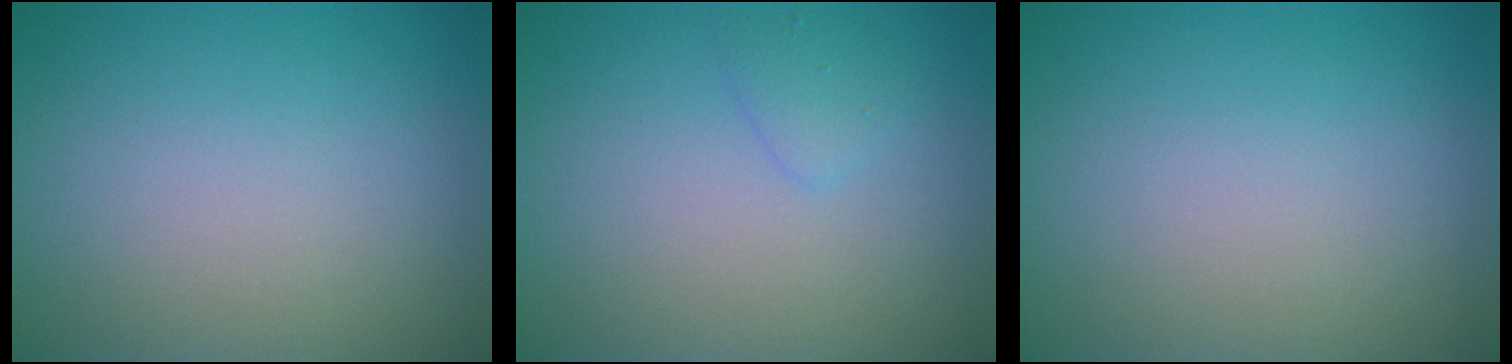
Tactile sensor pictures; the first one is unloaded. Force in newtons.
{"total": 1.2, "press": 1.2, "slide": 0.0}
{"total": 0.0}